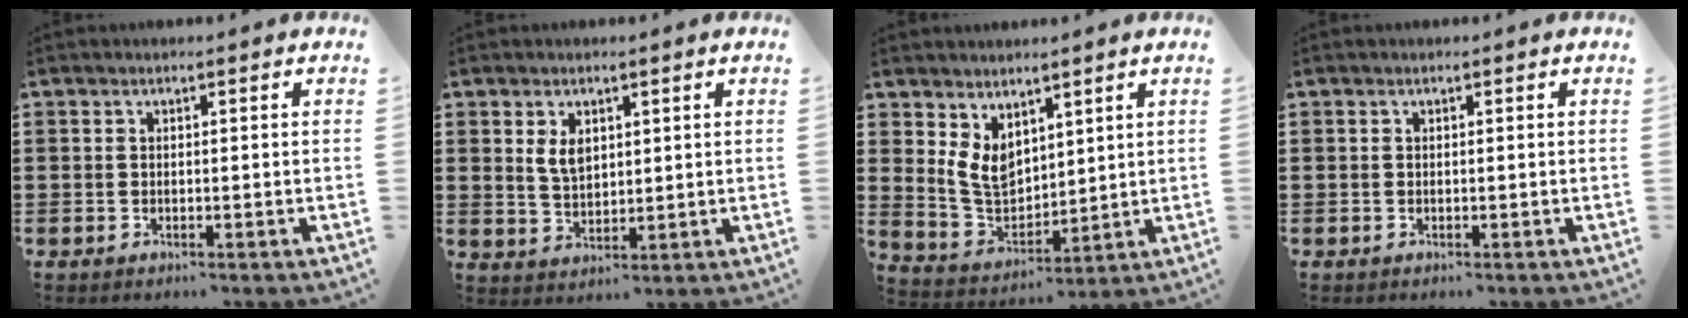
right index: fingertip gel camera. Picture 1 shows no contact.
{"total": 3.6, "force": [1.6, 2.1, 2.4], "torque": [-0.047, 0.003, 0.027]}
{"total": 6.5, "force": [3.4, 4.3, 3.4], "torque": [-0.096, -0.007, 0.064]}
{"total": 0.0}